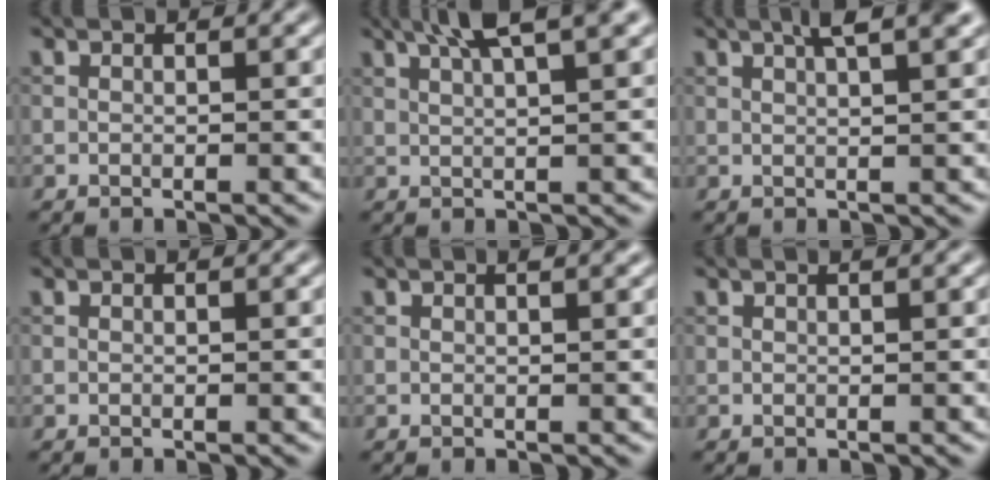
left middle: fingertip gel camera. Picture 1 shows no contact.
{"total": 6.0, "force": [3.5, 1.2, 4.7], "torque": [-0.062, 0.025, 0.038]}
{"total": 5.1, "force": [2.8, 1.7, 3.9], "torque": [-0.035, 0.028, 0.015]}
{"total": 0.0}
{"total": 1.0, "force": [0.6, 0.2, 0.8], "torque": [-0.010, 0.003, 0.009]}
{"total": 1.0, "force": [0.6, 0.3, 0.7], "torque": [-0.010, 0.001, 0.003]}